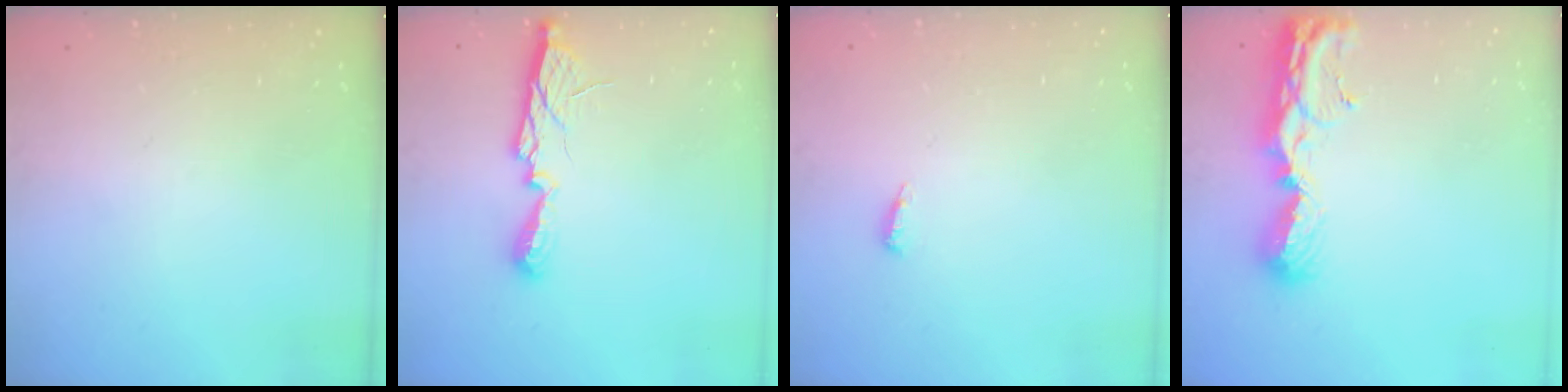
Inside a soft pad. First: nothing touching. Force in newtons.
{"total": 9.7, "press": 9.7, "slide": 0.9}
{"total": 4.6, "press": 4.5, "slide": 0.9}
{"total": 10.1, "press": 10.0, "slide": 0.8}